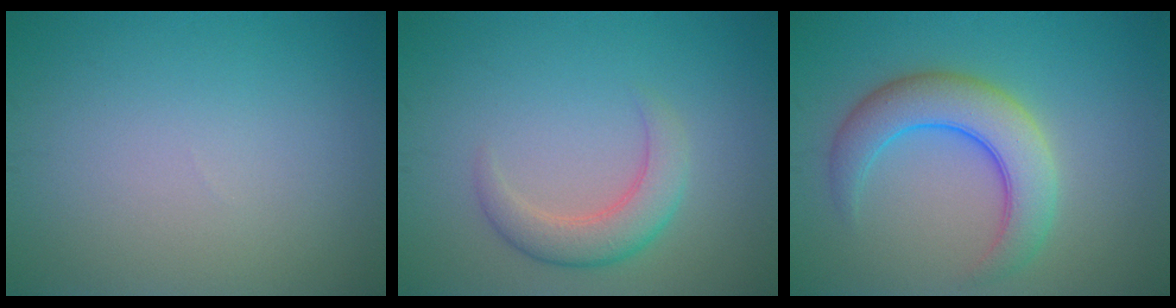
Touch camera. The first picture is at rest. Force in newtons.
{"total": 3.3, "press": 3.3, "slide": 0.3}
{"total": 5.8, "press": 5.8, "slide": 0.1}